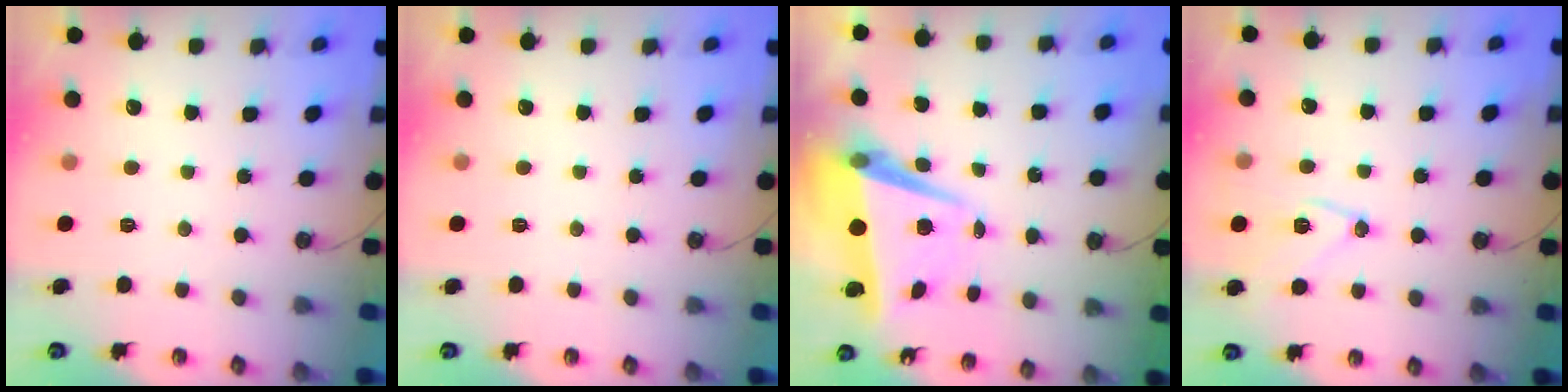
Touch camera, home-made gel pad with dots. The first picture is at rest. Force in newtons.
{"total": 0.0}
{"total": 7.9, "press": 7.7, "slide": 1.7}
{"total": 12.1, "press": 12.1, "slide": 0.3}